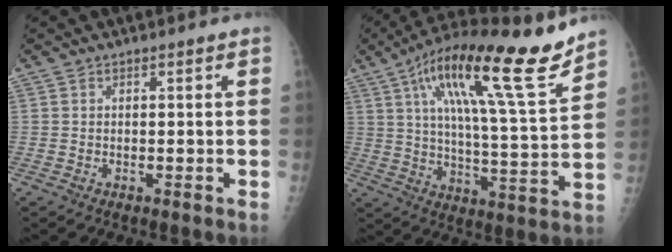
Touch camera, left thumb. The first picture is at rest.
{"total": 21.7, "force": [13.6, 3.3, 16.5], "torque": [-0.245, -0.043, 0.218]}